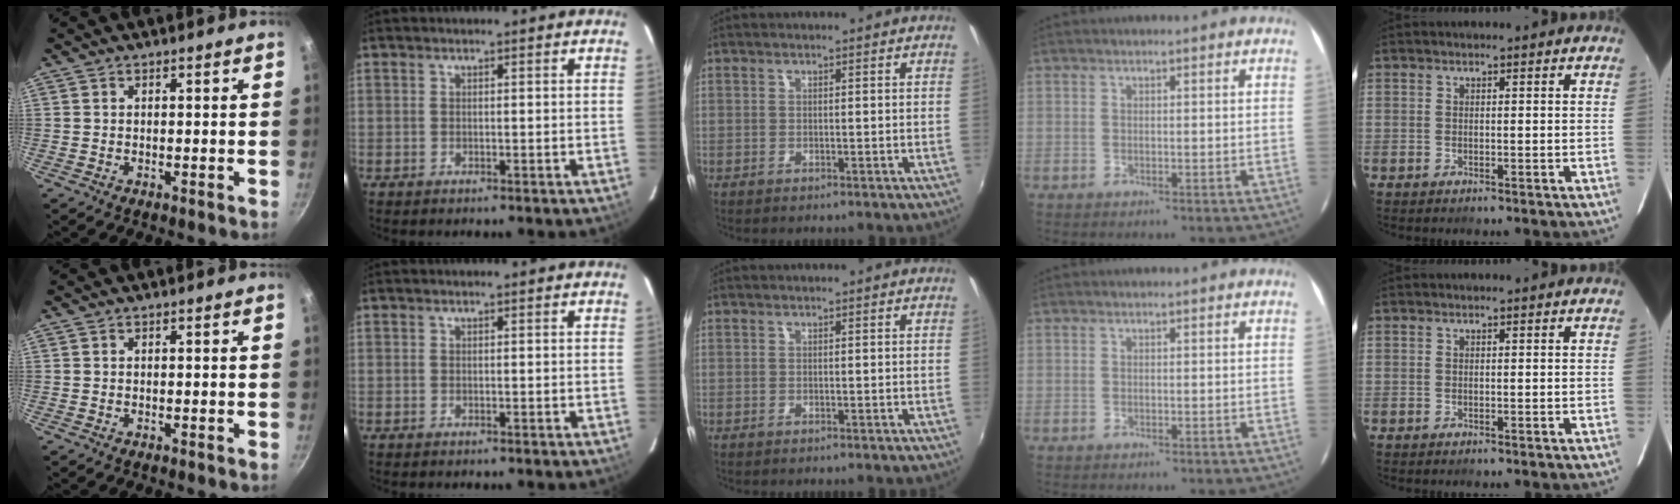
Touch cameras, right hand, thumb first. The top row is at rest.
{}